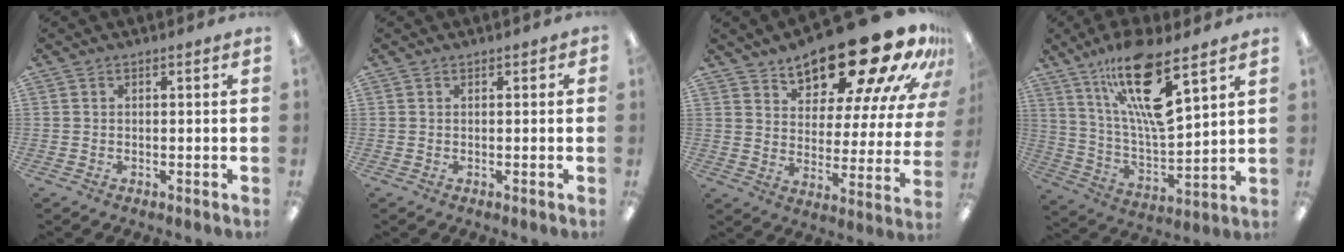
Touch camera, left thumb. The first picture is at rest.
{"total": 0.5, "force": [0.2, 0.5, 0.1], "torque": [-0.002, 0.003, 0.002]}
{"total": 22.9, "force": [18.1, 7.1, 12.1], "torque": [-0.164, -0.127, 0.294]}
{"total": 19.1, "force": [11.9, 5.1, 14.1], "torque": [-0.259, -0.057, 0.192]}